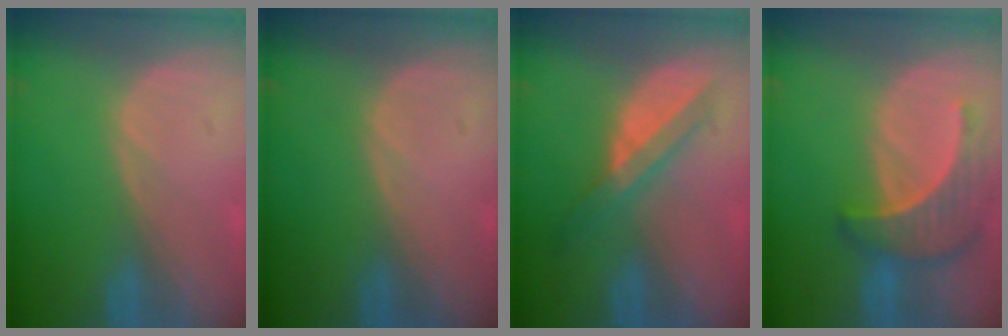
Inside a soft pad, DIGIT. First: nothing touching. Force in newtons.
{"total": 0.0}
{"total": 5.9, "press": 5.3, "slide": 2.5}
{"total": 7.1, "press": 7.0, "slide": 1.1}